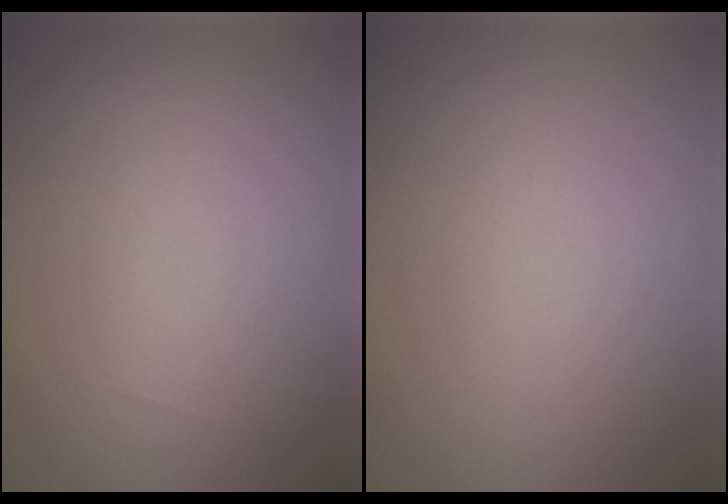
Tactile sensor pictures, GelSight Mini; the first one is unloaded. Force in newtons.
{"total": 0.0}